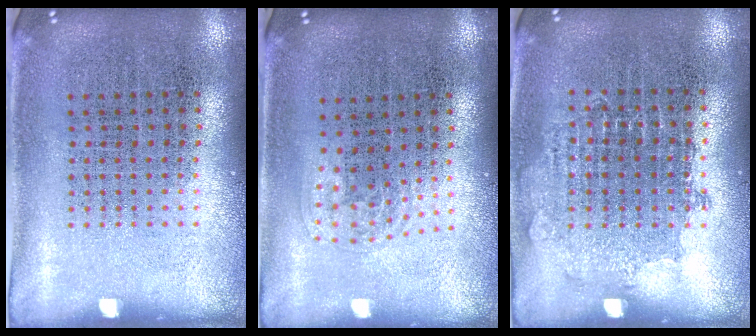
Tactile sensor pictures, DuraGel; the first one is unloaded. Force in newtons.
{"total": 0.9, "press": 0.6, "slide": 0.7}
{"total": 0.8, "press": 0.8, "slide": 0.2}